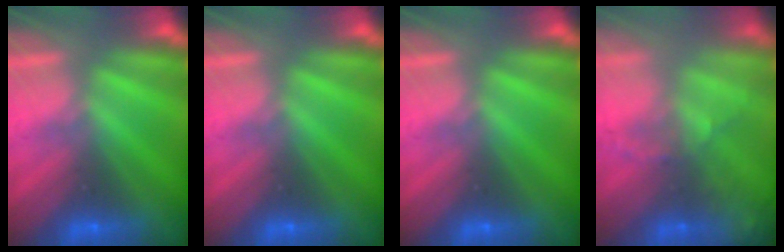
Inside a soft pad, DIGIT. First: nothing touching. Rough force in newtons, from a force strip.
{"total": 0.0}
{"total": 0.0}
{"total": 7.6}